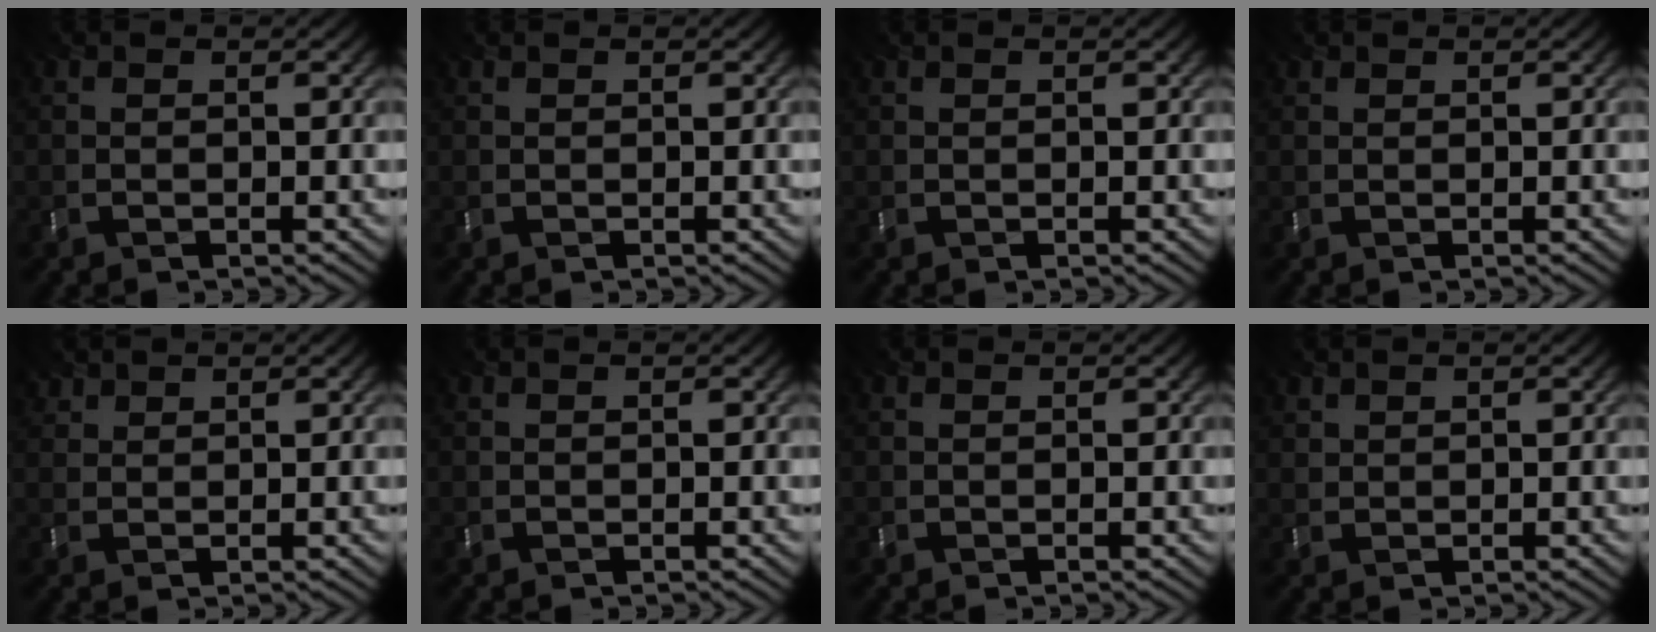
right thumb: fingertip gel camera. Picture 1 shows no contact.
{"total": 0.0}
{"total": 0.0}
{"total": 0.6, "force": [0.5, 0.3, 0.1], "torque": [-0.002, 0.000, 0.009]}
{"total": 1.7, "force": [1.5, 0.8, 0.3], "torque": [-0.010, 0.001, 0.029]}
{"total": 0.0}
{"total": 0.0}
{"total": 1.2, "force": [1.0, 0.6, 0.2], "torque": [-0.007, -0.001, 0.022]}